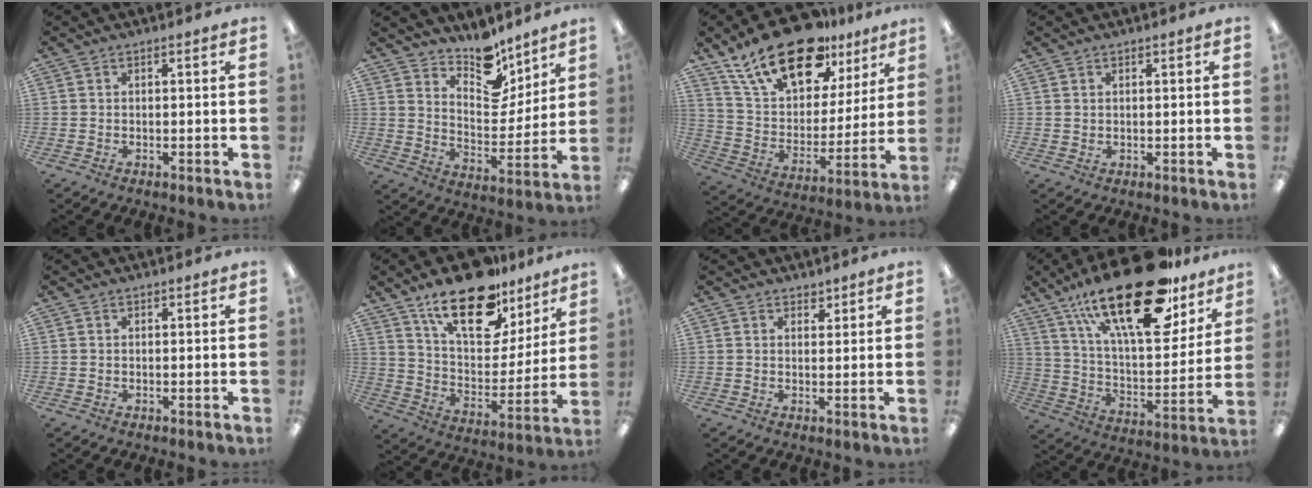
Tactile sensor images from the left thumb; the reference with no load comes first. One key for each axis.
{"total": 12.1, "fx": 10.2, "fy": 5.2, "fz": 4.0, "tx": -0.053, "ty": -0.086, "tz": 0.189}
{"total": 21.9, "fx": 15.3, "fy": 10.2, "fz": 11.9, "tx": -0.211, "ty": -0.084, "tz": 0.272}
{"total": 0.8, "fx": 0.7, "fy": 0.4, "fz": 0.2, "tx": -0.004, "ty": 0.001, "tz": 0.013}
{"total": 0.0}
{"total": 22.1, "fx": 15.0, "fy": 10.1, "fz": 12.6, "tx": -0.203, "ty": -0.088, "tz": 0.261}
{"total": 2.0, "fx": 1.8, "fy": 1.0, "fz": 0.2, "tx": 0.012, "ty": -0.009, "tz": 0.030}
{"total": 29.8, "fx": 19.4, "fy": 11.1, "fz": 19.8, "tx": -0.324, "ty": -0.107, "tz": 0.322}